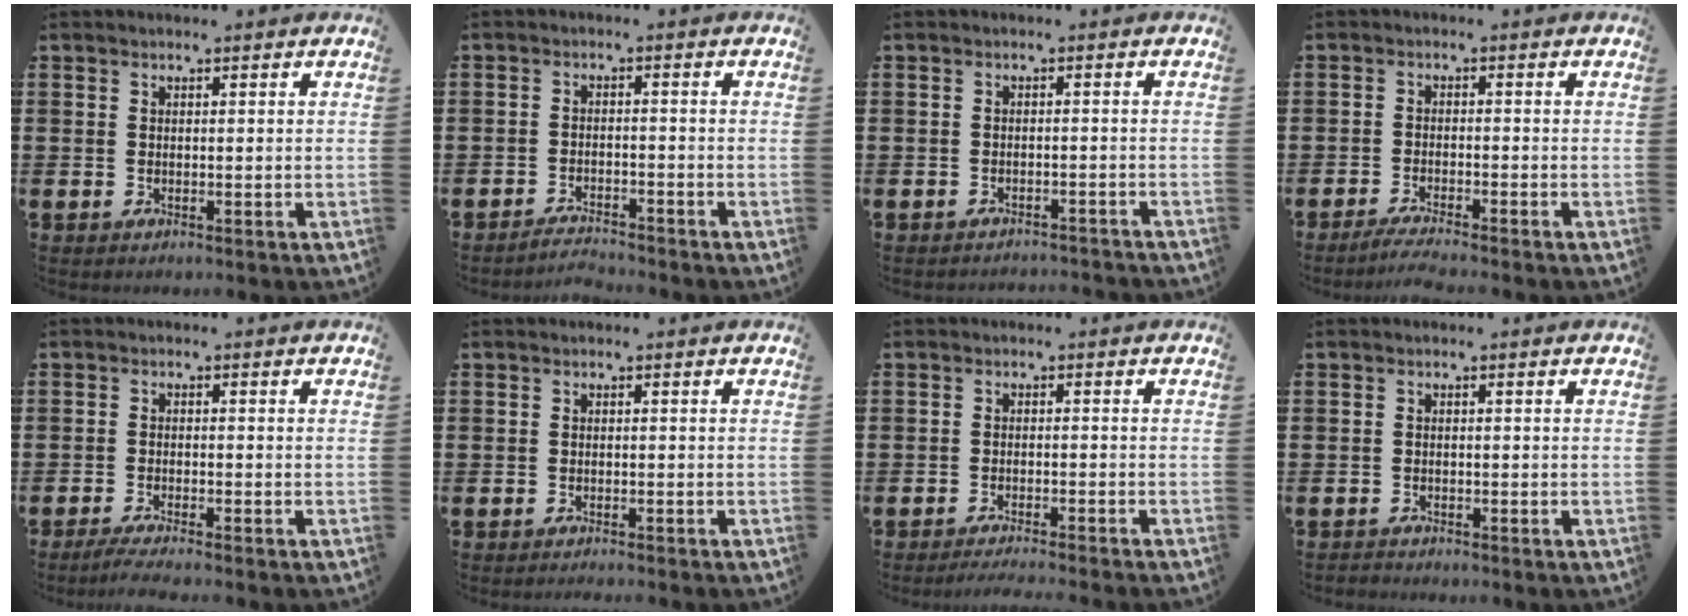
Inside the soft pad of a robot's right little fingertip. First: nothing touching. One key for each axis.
{"total": 2.2, "fx": -2.2, "fy": -0.1, "fz": 0.0, "tx": -0.004, "ty": 0.003, "tz": -0.046}
{"total": 1.3, "fx": -1.3, "fy": -0.1, "fz": 0.0, "tx": -0.002, "ty": 0.003, "tz": -0.027}
{"total": 2.3, "fx": -2.0, "fy": -0.2, "fz": 1.1, "tx": -0.017, "ty": 0.001, "tz": -0.037}
{"total": 1.9, "fx": -1.5, "fy": -0.1, "fz": 1.2, "tx": -0.018, "ty": 0.000, "tz": -0.028}
{"total": 0.6, "fx": -0.6, "fy": -0.1, "fz": 0.0, "tx": 0.000, "ty": -0.002, "tz": -0.012}
{"total": 1.5, "fx": -1.5, "fy": -0.3, "fz": 0.3, "tx": -0.004, "ty": 0.002, "tz": -0.028}
{"total": 0.7, "fx": -0.7, "fy": 0.1, "fz": -0.1, "tx": 0.000, "ty": -0.001, "tz": -0.014}